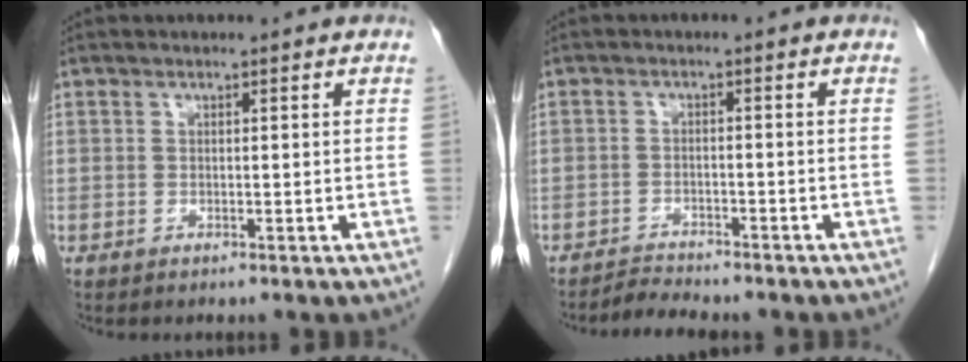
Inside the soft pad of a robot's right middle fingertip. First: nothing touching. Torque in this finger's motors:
{"motor_torque": [0.01, 0.00, 0.03, 0.00]}